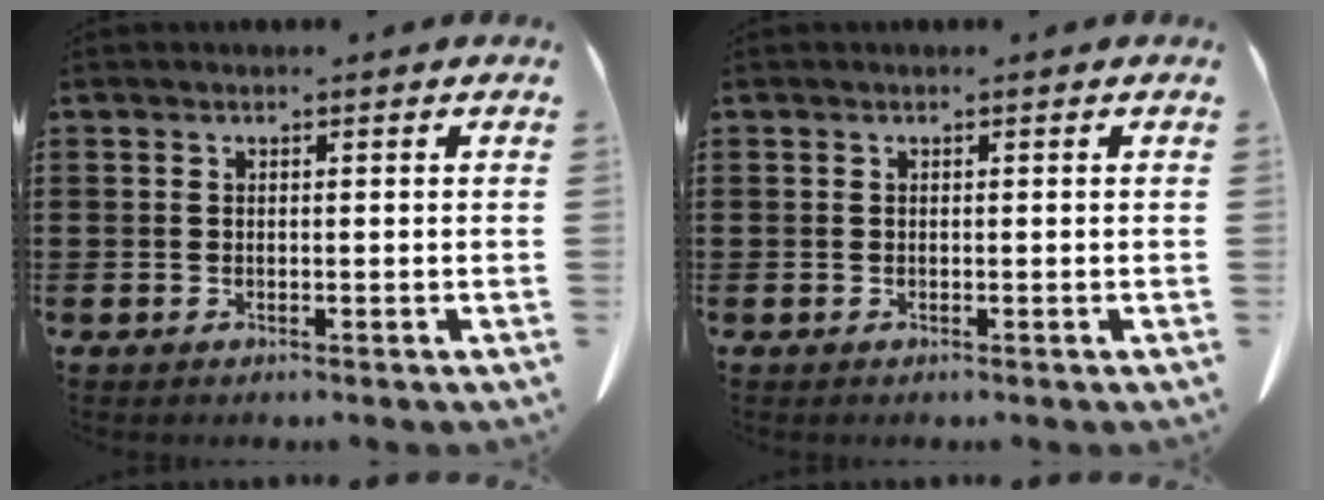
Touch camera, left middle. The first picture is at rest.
{"total": 0.0}